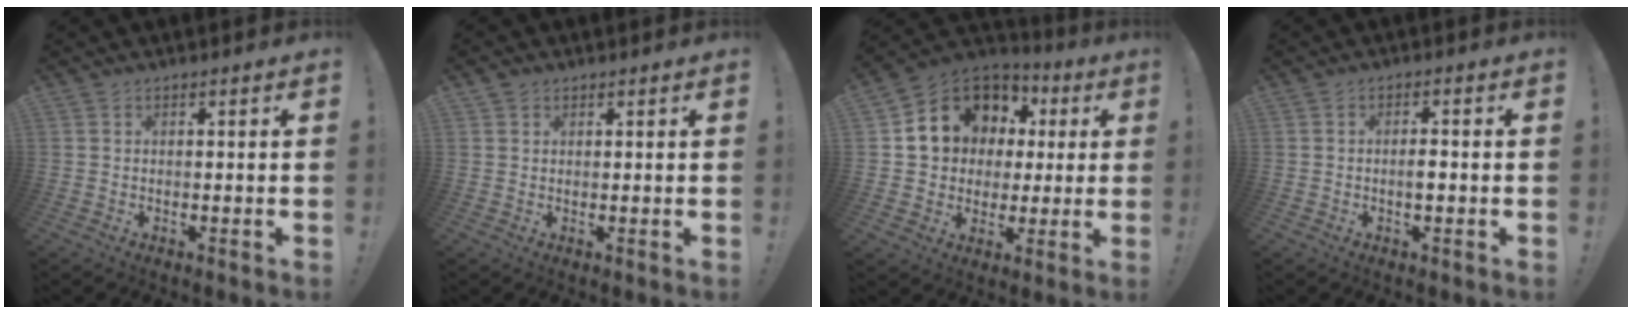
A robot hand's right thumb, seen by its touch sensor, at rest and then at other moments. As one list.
[{"total": 1.3, "force": [0.9, 0.9, 0.3], "torque": [-0.007, 0.000, 0.016]}, {"total": 14.5, "force": [5.3, 12.2, 5.8], "torque": [-0.083, -0.028, 0.117]}, {"total": 2.7, "force": [-0.7, 0.8, 2.4], "torque": [-0.027, -0.002, -0.016]}]